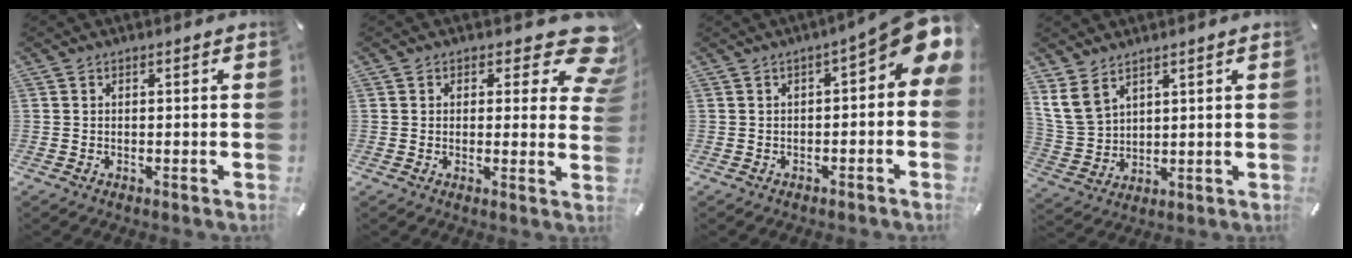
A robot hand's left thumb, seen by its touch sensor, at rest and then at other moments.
{"total": 10.2, "force": [5.7, 4.8, 7.0], "torque": [-0.070, -0.040, 0.096]}
{"total": 8.9, "force": [3.0, 3.3, 7.7], "torque": [-0.096, -0.031, 0.048]}
{"total": 7.9, "force": [5.1, 5.1, 3.3], "torque": [-0.096, -0.016, 0.096]}